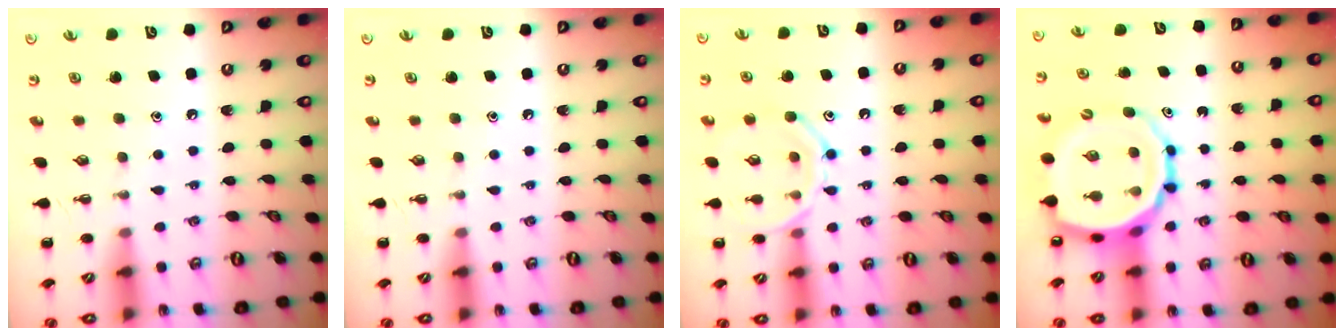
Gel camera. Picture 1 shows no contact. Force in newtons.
{"total": 0.0}
{"total": 12.6, "press": 12.5, "slide": 1.0}
{"total": 13.2, "press": 12.8, "slide": 3.5}